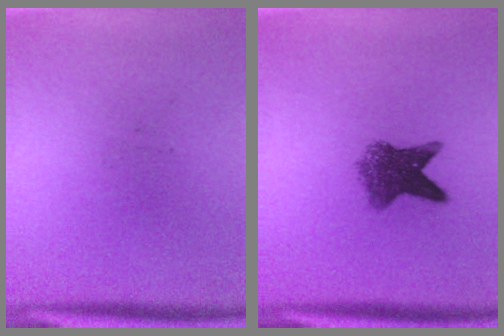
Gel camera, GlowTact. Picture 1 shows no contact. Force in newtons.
{"total": 6.3}